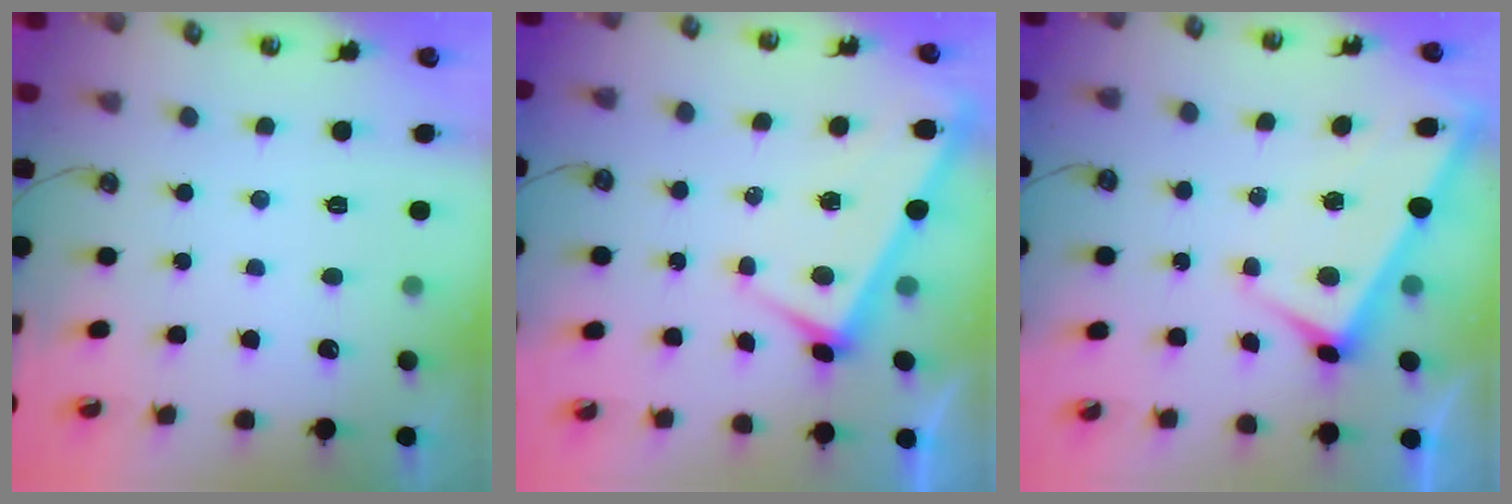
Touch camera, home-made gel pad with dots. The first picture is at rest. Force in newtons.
{"total": 3.8, "press": 3.8, "slide": 0.2}
{"total": 2.8, "press": 2.7, "slide": 0.5}